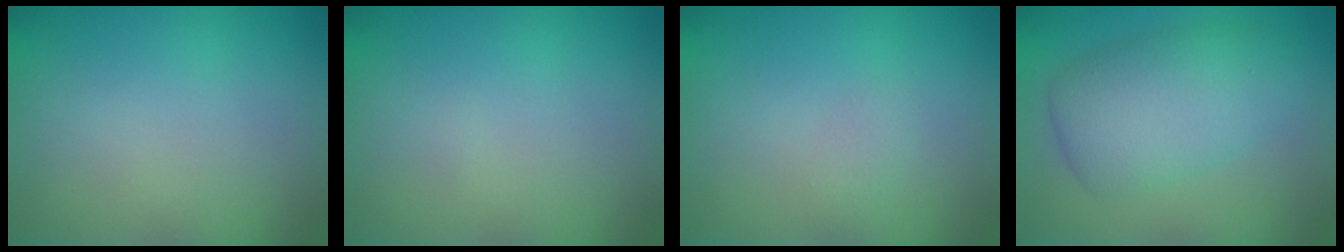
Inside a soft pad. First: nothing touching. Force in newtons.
{"total": 0.0}
{"total": 0.8, "press": 0.8, "slide": 0.0}
{"total": 5.5, "press": 5.5, "slide": 0.2}